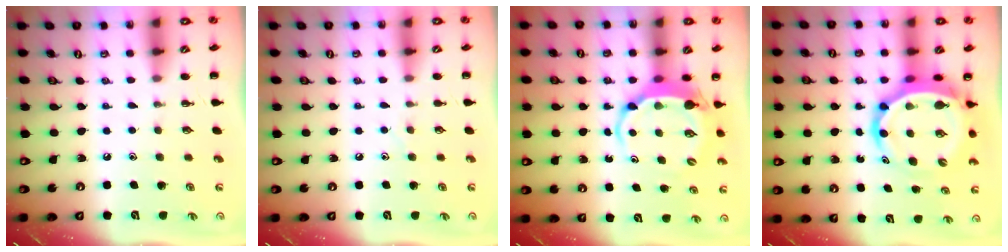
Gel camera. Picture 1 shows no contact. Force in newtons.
{"total": 3.8, "press": 3.6, "slide": 1.0}
{"total": 6.1, "press": 6.0, "slide": 0.9}
{"total": 10.3, "press": 9.8, "slide": 3.2}